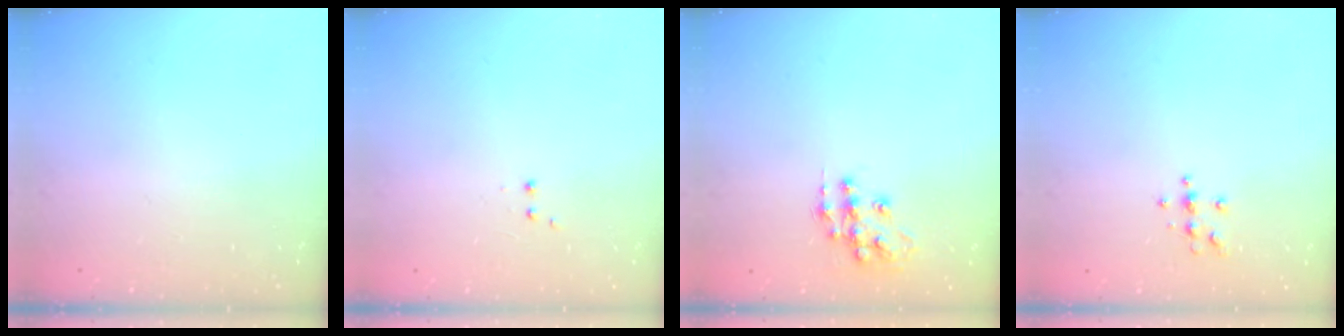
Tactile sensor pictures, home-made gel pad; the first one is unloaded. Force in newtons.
{"total": 1.9, "press": 1.8, "slide": 0.5}
{"total": 11.5, "press": 11.5, "slide": 0.7}
{"total": 4.8, "press": 4.8, "slide": 0.6}